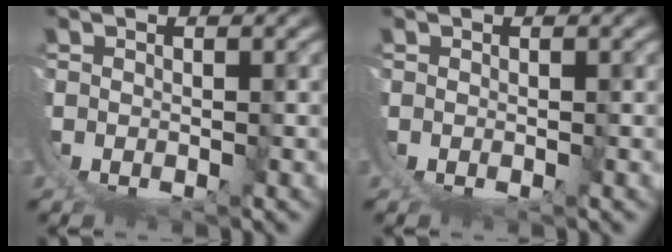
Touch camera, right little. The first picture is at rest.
{"total": 0.0}